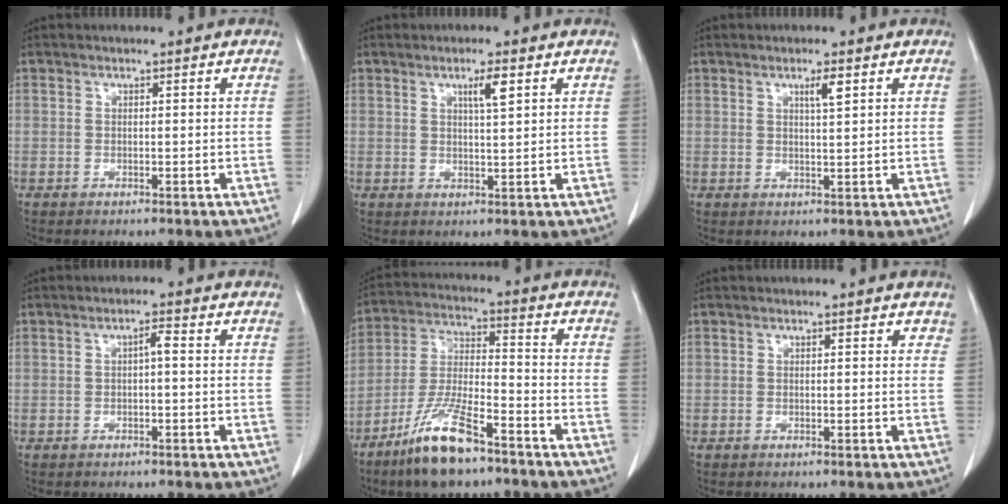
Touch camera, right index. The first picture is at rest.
{"total": 3.2, "force": [1.6, 0.1, 2.8], "torque": [-0.049, -0.002, 0.025]}
{"total": 2.4, "force": [1.2, 0.0, 2.0], "torque": [-0.040, -0.003, 0.021]}
{"total": 1.6, "force": [0.0, 0.2, 1.6], "torque": [-0.027, 0.004, -0.001]}
{"total": 12.6, "force": [-8.5, 2.5, 8.9], "torque": [-0.187, -0.022, -0.159]}
{"total": 0.8, "force": [0.6, 0.4, 0.4], "torque": [-0.002, 0.001, 0.002]}